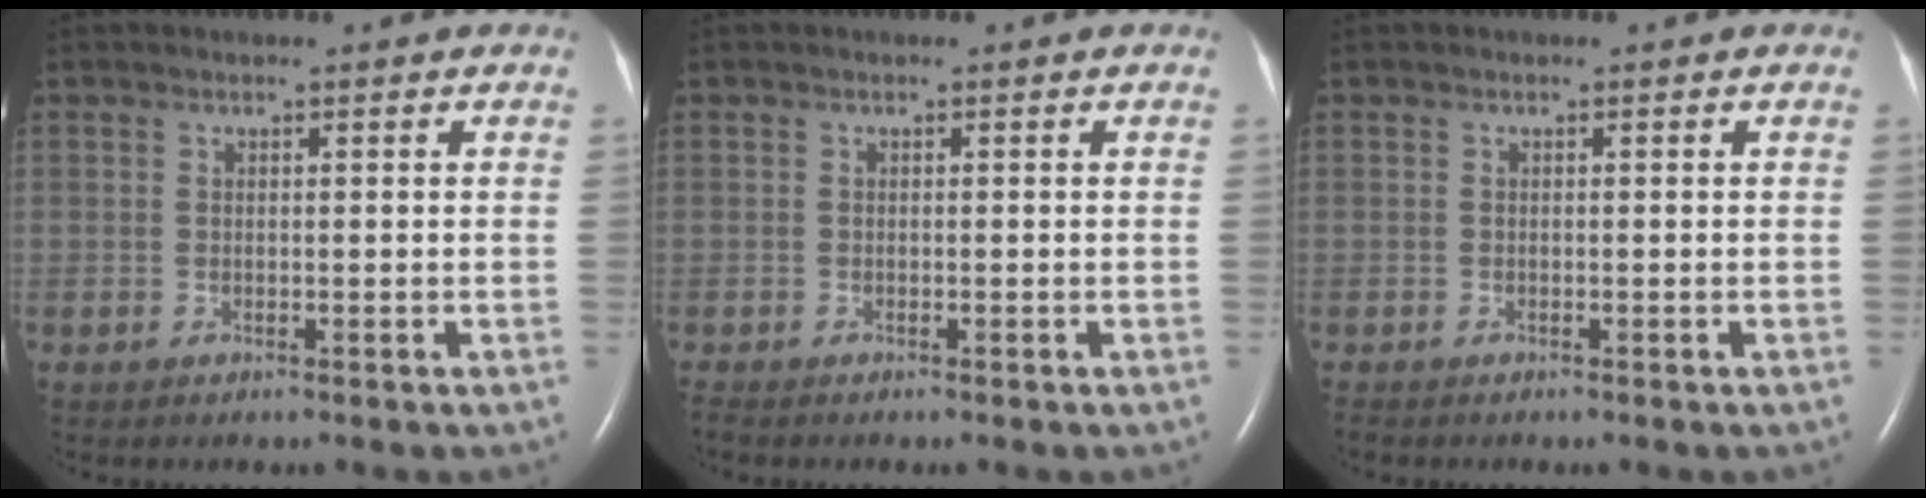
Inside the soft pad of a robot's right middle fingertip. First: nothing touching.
{"total": 0.7, "force": [-0.6, 0.0, 0.2], "torque": [-0.010, -0.003, -0.013]}
{"total": 0.7, "force": [-0.7, 0.1, 0.2], "torque": [-0.007, -0.002, -0.010]}